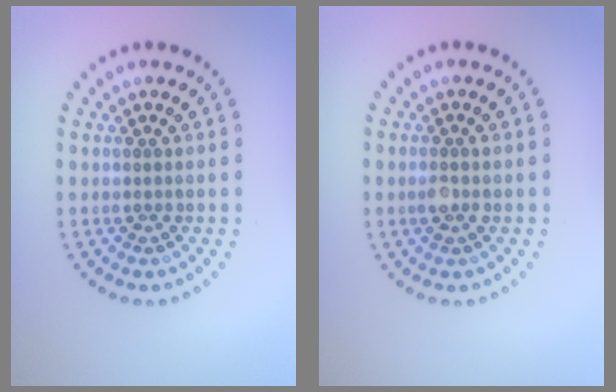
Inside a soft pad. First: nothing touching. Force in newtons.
{"total": 1.0, "press": 0.9, "slide": 0.5}